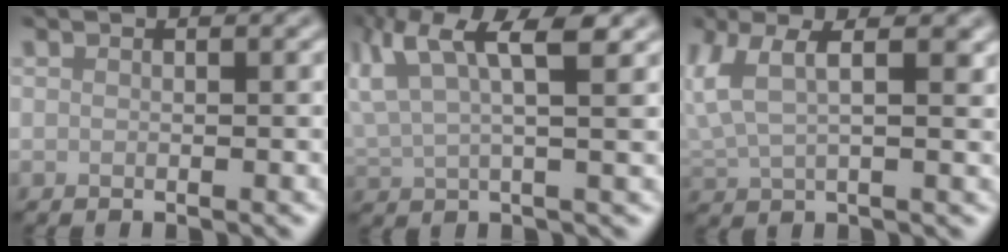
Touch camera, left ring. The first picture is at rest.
{"total": 7.6, "force": [4.0, 2.3, 6.0], "torque": [-0.125, 0.012, 0.072]}
{"total": 4.8, "force": [2.0, 1.7, 4.0], "torque": [-0.101, 0.003, 0.045]}